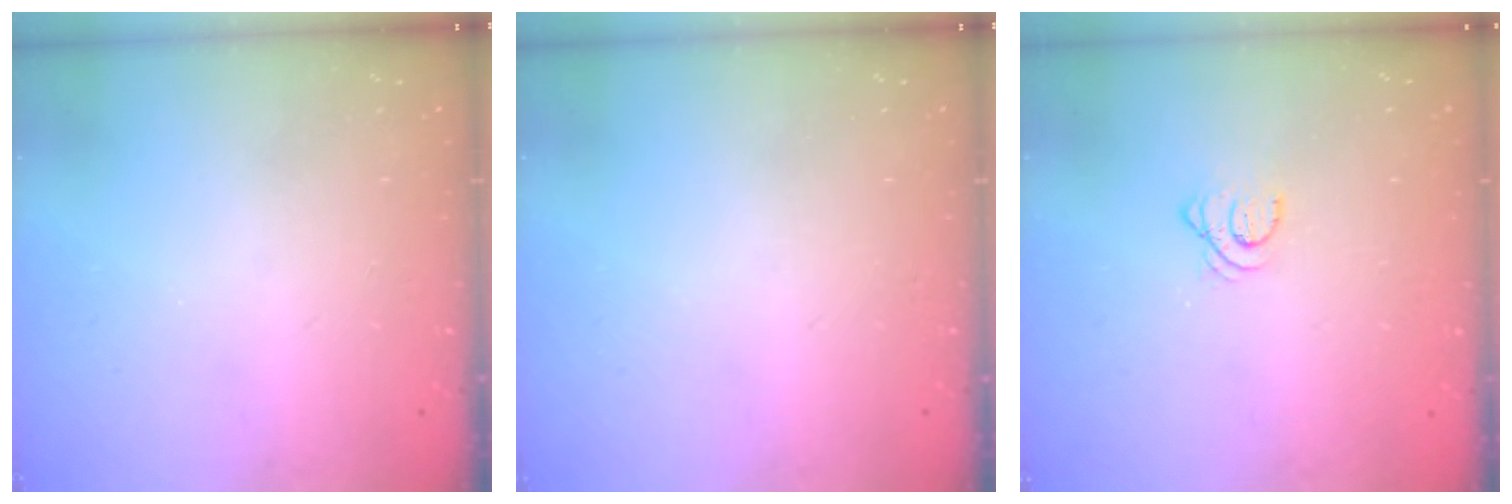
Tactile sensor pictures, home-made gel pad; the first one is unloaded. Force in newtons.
{"total": 0.0}
{"total": 2.9, "press": 2.9, "slide": 0.4}